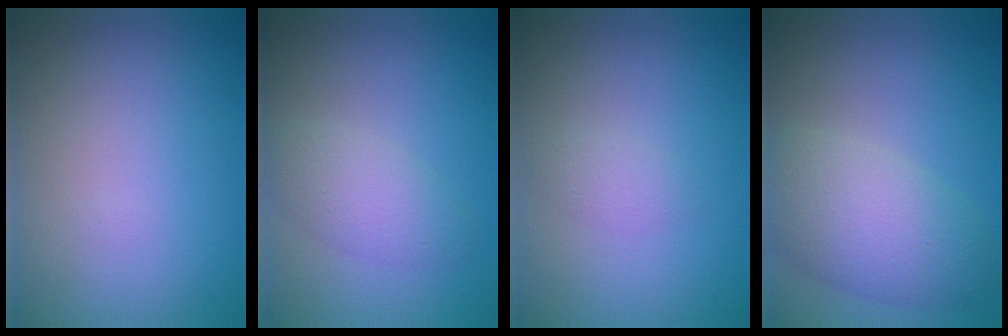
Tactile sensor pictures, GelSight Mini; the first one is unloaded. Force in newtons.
{"total": 2.7, "press": 2.7, "slide": 0.1}
{"total": 1.1, "press": 1.1, "slide": 0.1}
{"total": 6.1, "press": 6.1, "slide": 0.1}